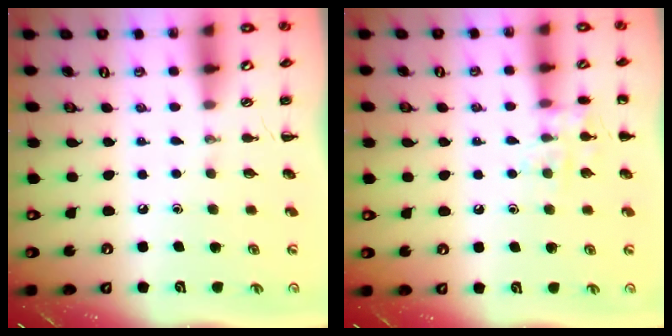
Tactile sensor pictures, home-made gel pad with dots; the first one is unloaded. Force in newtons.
{"total": 9.2, "press": 9.1, "slide": 1.0}